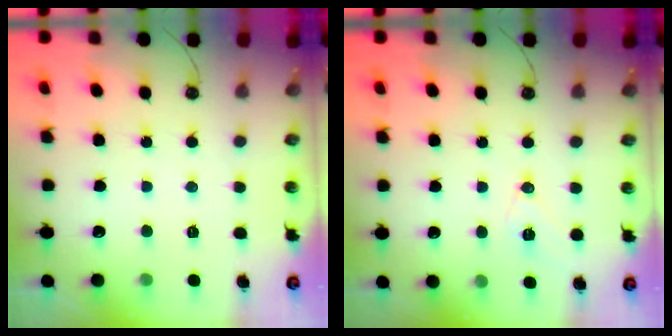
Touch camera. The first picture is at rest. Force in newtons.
{"total": 8.6, "press": 7.8, "slide": 3.6}